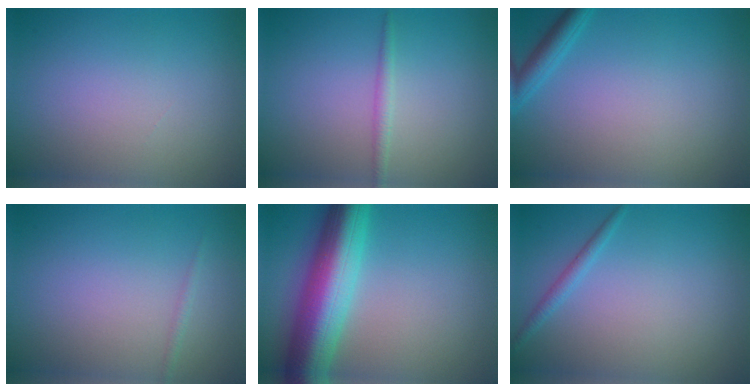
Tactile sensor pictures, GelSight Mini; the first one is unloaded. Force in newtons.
{"total": 1.2, "press": 1.2, "slide": 0.1}
{"total": 2.0, "press": 2.0, "slide": 0.1}
{"total": 0.6, "press": 0.6, "slide": 0.0}
{"total": 10.1, "press": 10.1, "slide": 0.4}
{"total": 1.1, "press": 1.1, "slide": 0.1}